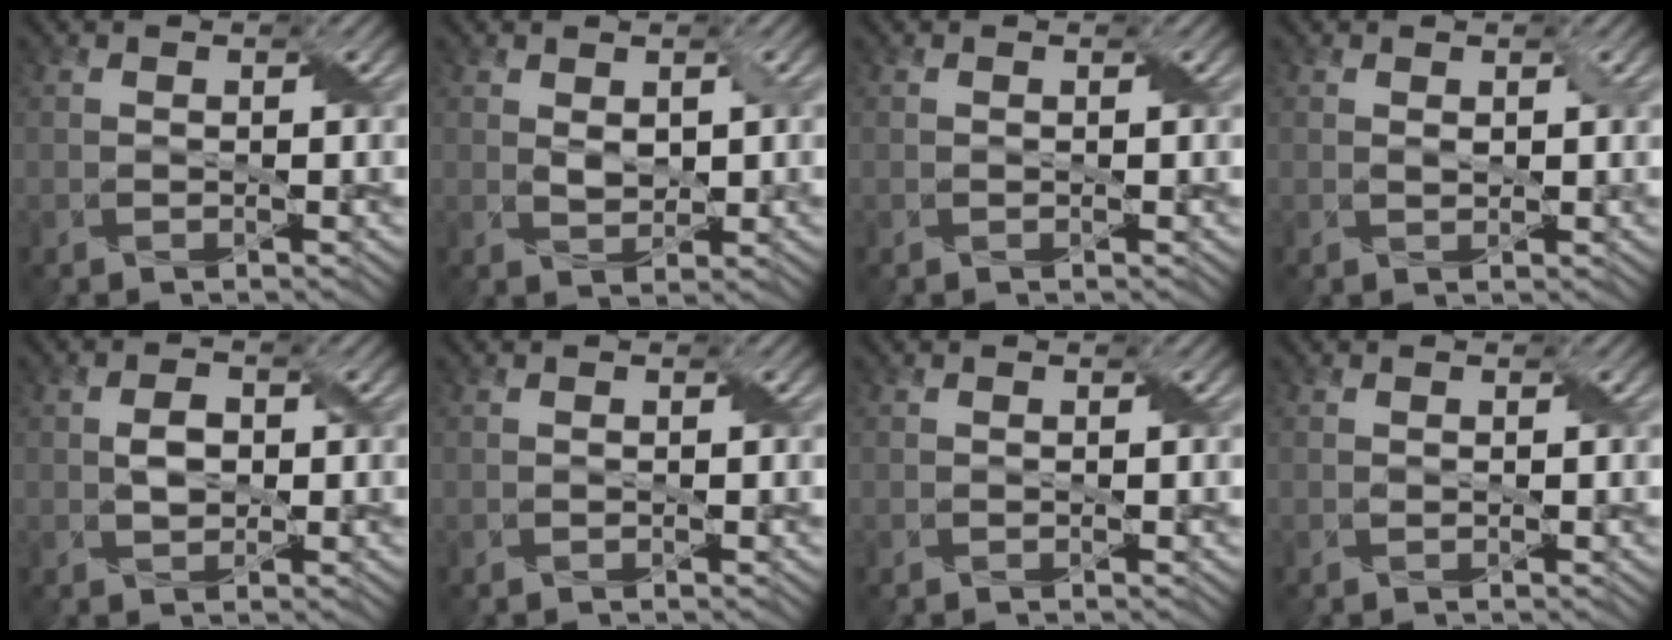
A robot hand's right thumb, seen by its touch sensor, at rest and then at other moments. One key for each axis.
{"total": 2.4, "fx": 0.6, "fy": 1.4, "fz": 1.8, "tx": -0.038, "ty": -0.002, "tz": 0.015}
{"total": 0.0}
{"total": 1.1, "fx": 0.4, "fy": 0.6, "fz": 0.8, "tx": -0.017, "ty": -0.003, "tz": 0.011}
{"total": 2.6, "fx": 0.1, "fy": 1.7, "fz": 1.9, "tx": -0.040, "ty": 0.001, "tz": 0.002}
{"total": 0.0}
{"total": 0.0}
{"total": 0.0}